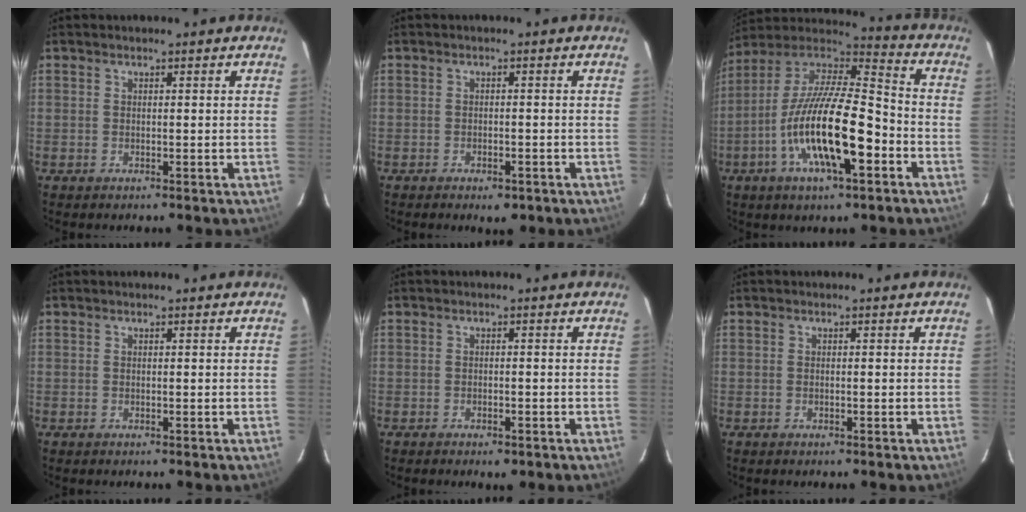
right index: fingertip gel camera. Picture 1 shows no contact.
{"total": 3.2, "force": [-2.1, 1.5, 1.9], "torque": [-0.041, -0.005, -0.026]}
{"total": 20.5, "force": [-7.2, 6.1, 18.1], "torque": [-0.340, -0.020, -0.139]}
{"total": 0.0}
{"total": 2.3, "force": [-1.5, 1.0, 1.3], "torque": [-0.027, -0.003, -0.020]}
{"total": 0.0}